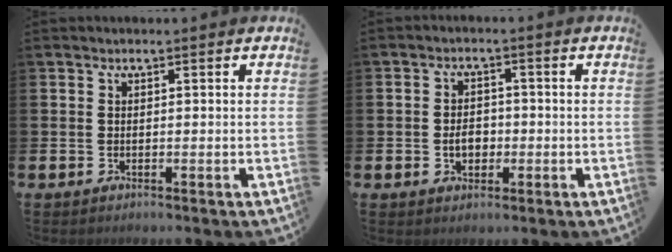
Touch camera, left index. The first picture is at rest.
{"total": 3.1, "force": [-0.8, 2.2, 2.0], "torque": [-0.021, -0.003, -0.022]}